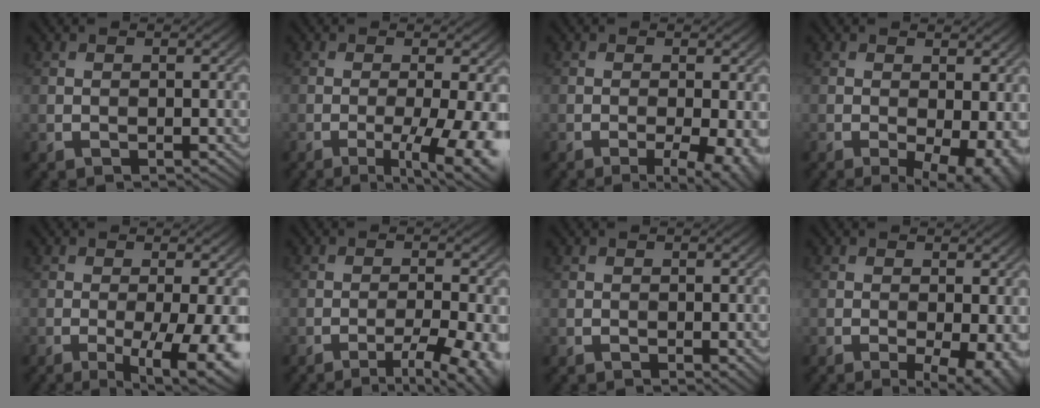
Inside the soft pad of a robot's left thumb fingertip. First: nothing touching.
{"total": 8.4, "force": [-2.9, 1.8, 7.7], "torque": [-0.117, -0.007, -0.032]}
{"total": 5.0, "force": [-1.9, 1.2, 4.5], "torque": [-0.066, -0.002, -0.024]}
{"total": 6.8, "force": [-1.6, 3.0, 5.9], "torque": [-0.084, -0.009, -0.018]}
{"total": 8.4, "force": [-2.6, 2.0, 7.7], "torque": [-0.113, -0.008, -0.029]}
{"total": 7.1, "force": [-3.9, 1.3, 5.8], "torque": [-0.093, -0.002, -0.052]}
{"total": 0.7, "force": [-0.1, 0.2, 0.6], "torque": [-0.010, -0.003, -0.002]}
{"total": 4.7, "force": [-1.4, 1.5, 4.2], "torque": [-0.060, -0.008, -0.019]}